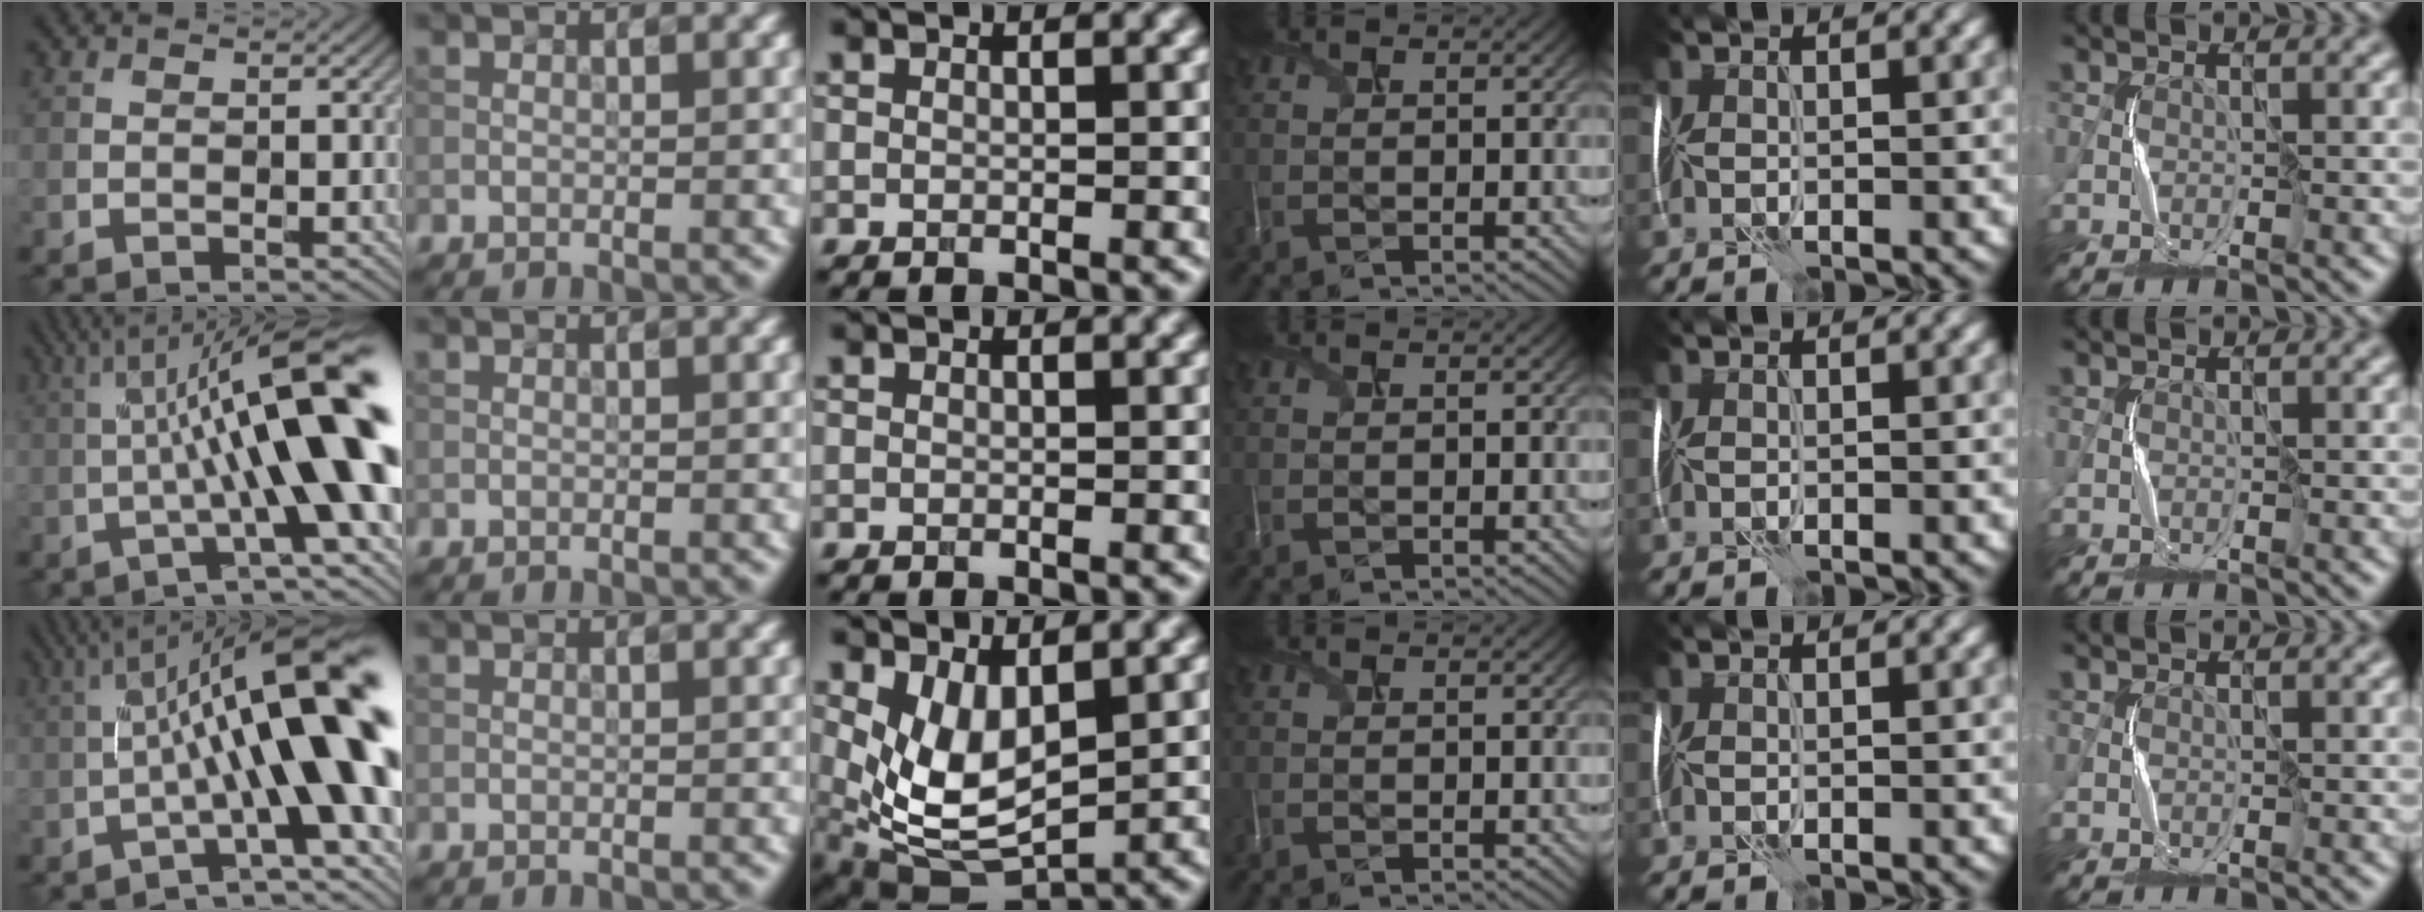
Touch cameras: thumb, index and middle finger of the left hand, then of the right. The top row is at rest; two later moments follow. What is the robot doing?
{"motion": "shake", "object": "plastic piggy bank"}